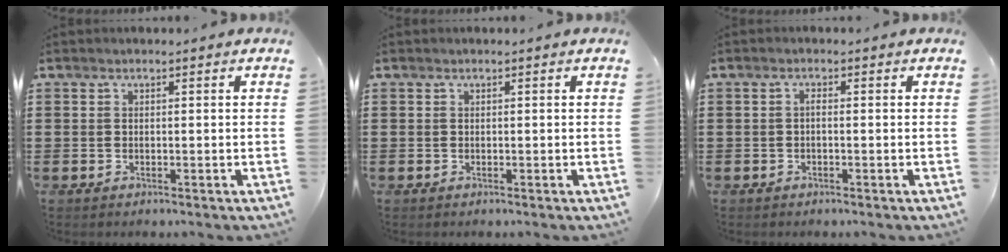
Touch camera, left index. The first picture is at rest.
{"total": 0.0}
{"total": 0.7, "force": [-0.3, 0.1, 0.7], "torque": [-0.014, -0.004, -0.004]}